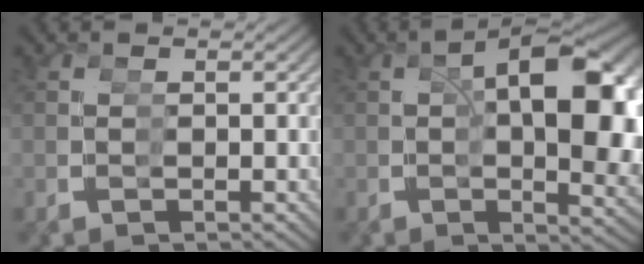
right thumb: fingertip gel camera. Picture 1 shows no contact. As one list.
[{"total": 10.9, "force": [1.0, 3.6, 10.2], "torque": [-0.122, 0.011, 0.017]}]